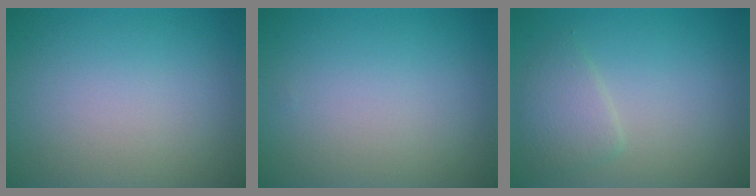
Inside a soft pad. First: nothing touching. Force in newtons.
{"total": 0.0}
{"total": 2.3, "press": 2.3, "slide": 0.1}